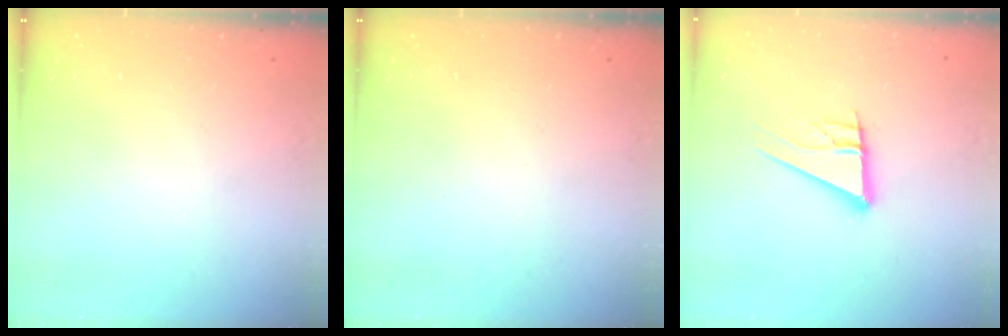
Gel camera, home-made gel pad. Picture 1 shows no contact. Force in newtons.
{"total": 0.0}
{"total": 13.1, "press": 12.7, "slide": 3.4}